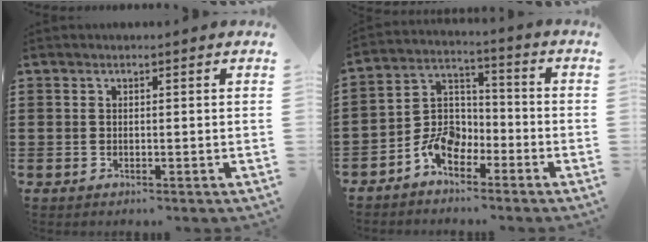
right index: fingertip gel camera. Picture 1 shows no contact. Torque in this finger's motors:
{"motor_torque": [1.05, 1.09, 0.15, 0.02]}